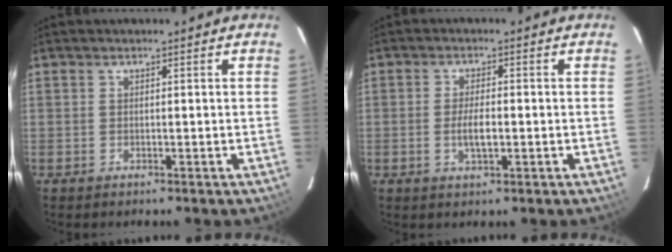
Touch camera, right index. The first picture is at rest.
{"total": 3.7, "force": [-0.8, 1.2, 3.4], "torque": [-0.067, -0.002, -0.012]}